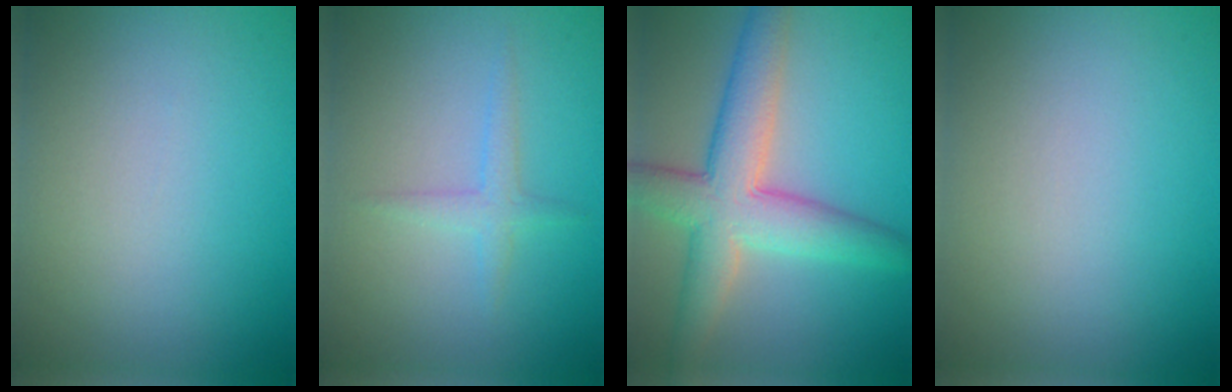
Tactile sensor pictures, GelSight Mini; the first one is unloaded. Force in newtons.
{"total": 1.5, "press": 1.5, "slide": 0.1}
{"total": 7.1, "press": 7.1, "slide": 0.2}
{"total": 0.0}